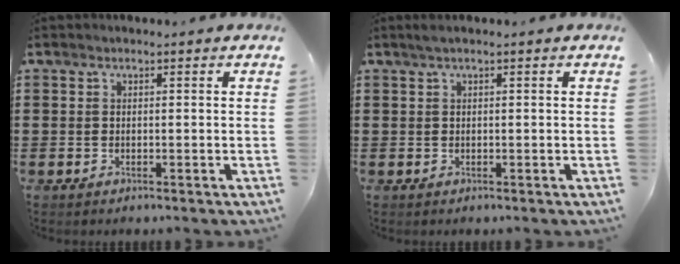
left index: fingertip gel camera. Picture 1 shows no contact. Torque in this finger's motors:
{"motor_torque": [0.18, -0.13, 0.09, 0.03]}